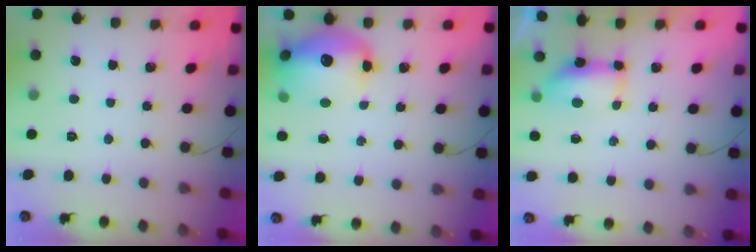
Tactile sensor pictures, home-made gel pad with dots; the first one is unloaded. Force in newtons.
{"total": 14.1, "press": 13.7, "slide": 3.3}
{"total": 7.4, "press": 7.0, "slide": 2.3}